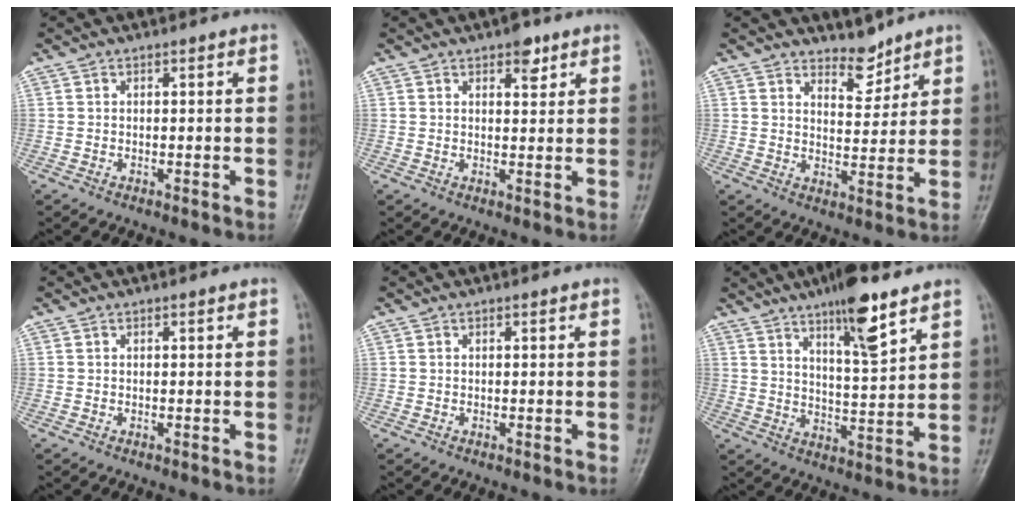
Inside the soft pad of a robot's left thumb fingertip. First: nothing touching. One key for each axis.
{"total": 3.6, "fx": 2.1, "fy": 1.7, "fz": 2.4, "tx": -0.020, "ty": -0.008, "tz": 0.027}
{"total": 4.9, "fx": 4.3, "fy": 2.1, "fz": 1.2, "tx": 0.003, "ty": -0.039, "tz": 0.075}
{"total": 0.0}
{"total": 0.0}
{"total": 11.4, "fx": 7.3, "fy": 2.3, "fz": 8.5, "tx": -0.127, "ty": -0.043, "tz": 0.119}